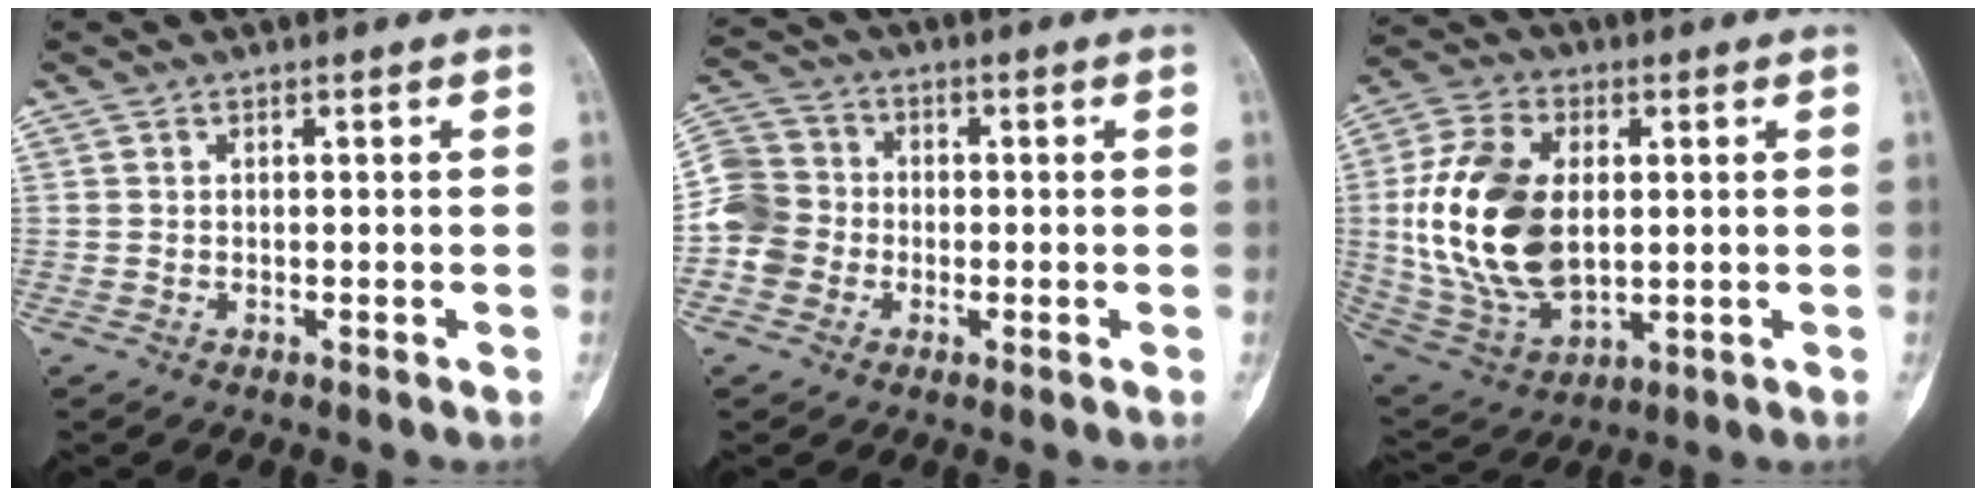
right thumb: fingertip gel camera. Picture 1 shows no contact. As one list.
[{"total": 8.4, "force": [-1.9, 7.7, 2.8], "torque": [-0.043, 0.025, -0.044]}, {"total": 20.1, "force": [1.4, 12.3, 15.8], "torque": [-0.311, -0.009, 0.038]}]